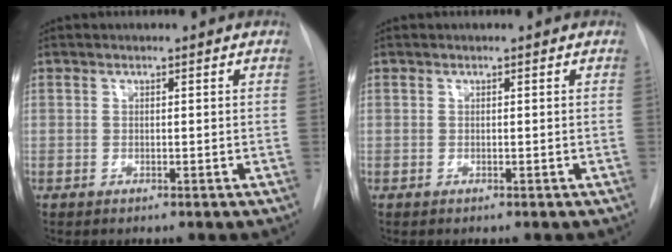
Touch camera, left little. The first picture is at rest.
{"total": 0.0}